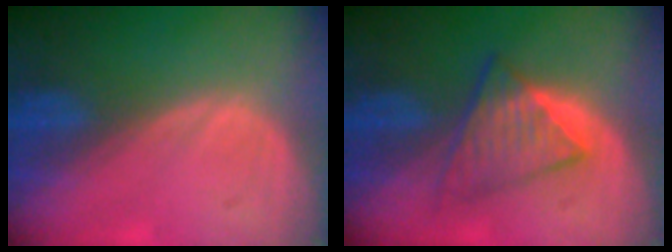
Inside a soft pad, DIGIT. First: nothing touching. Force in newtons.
{"total": 6.0, "press": 5.8, "slide": 1.6}